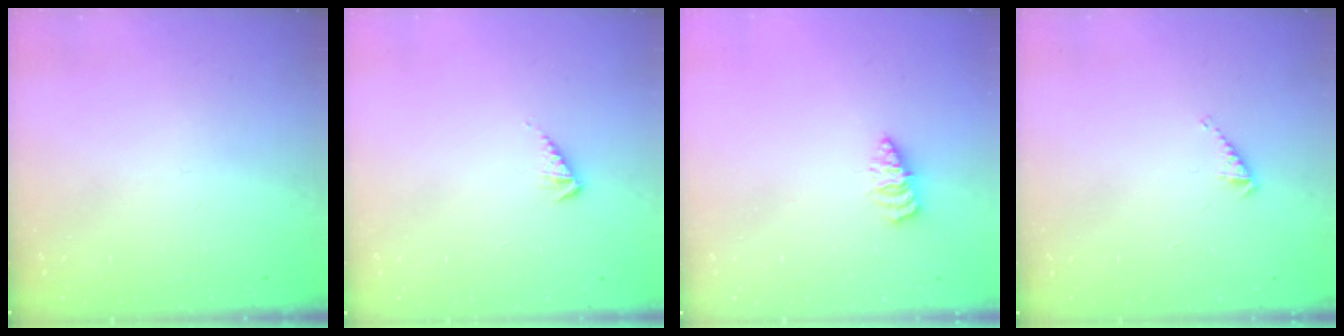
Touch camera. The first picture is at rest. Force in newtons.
{"total": 3.3, "press": 3.2, "slide": 0.5}
{"total": 2.0, "press": 2.0, "slide": 0.4}
{"total": 2.9, "press": 2.9, "slide": 0.5}